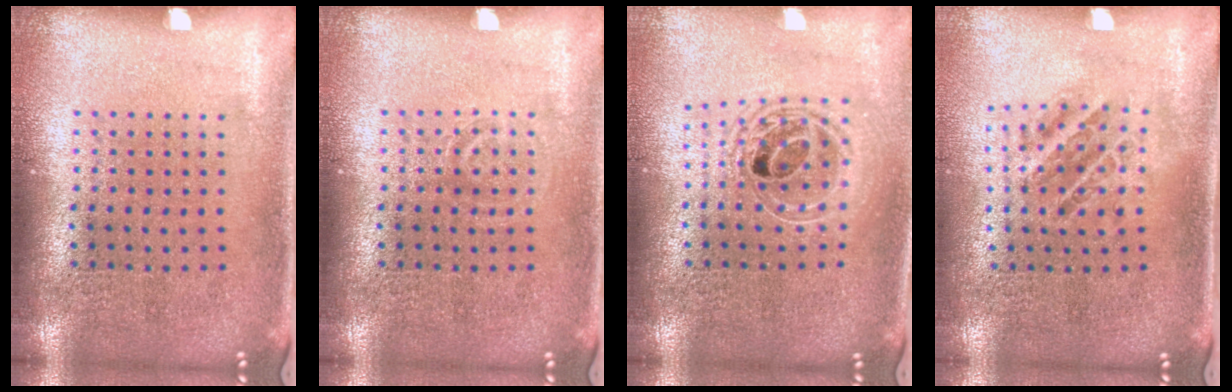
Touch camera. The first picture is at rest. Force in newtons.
{"total": 0.8, "press": 0.8, "slide": 0.2}
{"total": 1.6, "press": 1.3, "slide": 0.9}
{"total": 1.0, "press": 1.0, "slide": 0.2}